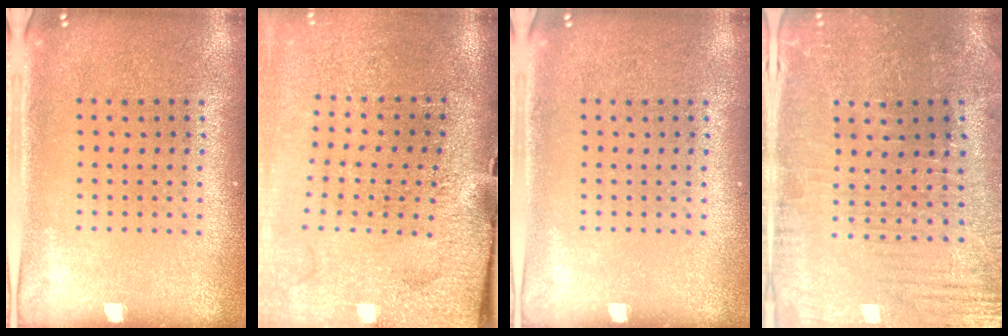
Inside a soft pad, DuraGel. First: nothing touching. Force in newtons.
{"total": 4.0, "press": 3.2, "slide": 2.4}
{"total": 0.0}
{"total": 1.3, "press": 1.2, "slide": 0.4}